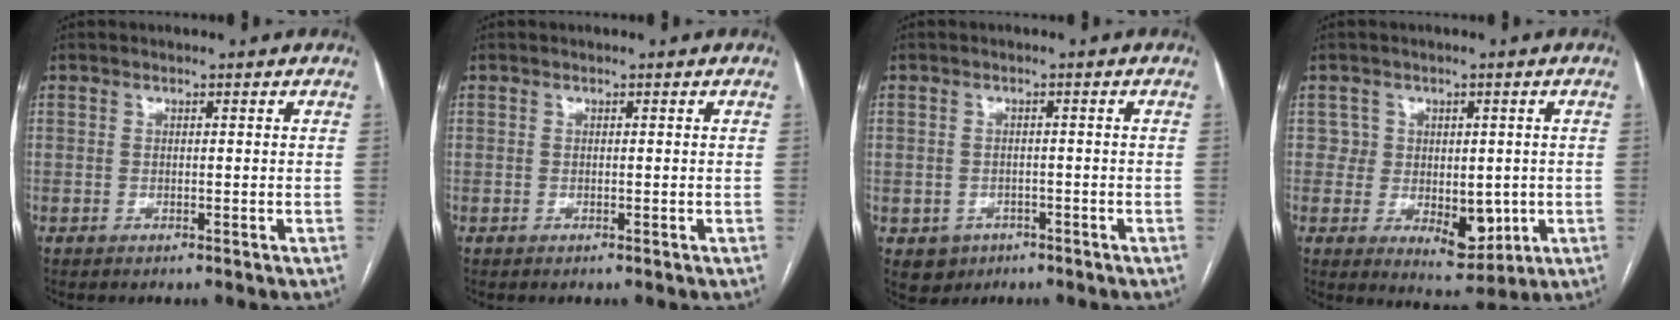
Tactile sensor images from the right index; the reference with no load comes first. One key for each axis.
{"total": 0.0}
{"total": 3.6, "fx": -1.7, "fy": 3.2, "fz": 0.6, "tx": -0.004, "ty": 0.008, "tz": -0.018}
{"total": 6.7, "fx": -0.6, "fy": 5.1, "fz": 4.2, "tx": -0.037, "ty": 0.000, "tz": 0.006}